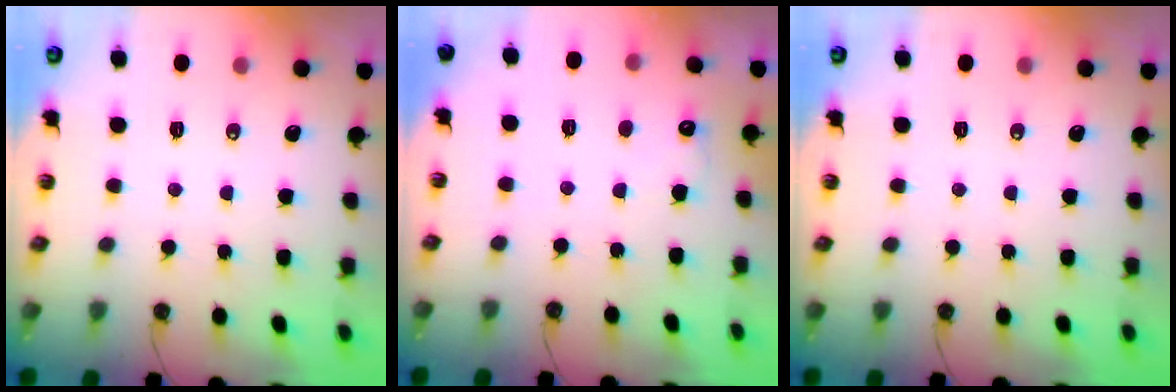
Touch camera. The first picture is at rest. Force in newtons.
{"total": 5.7, "press": 5.6, "slide": 1.2}
{"total": 0.0}